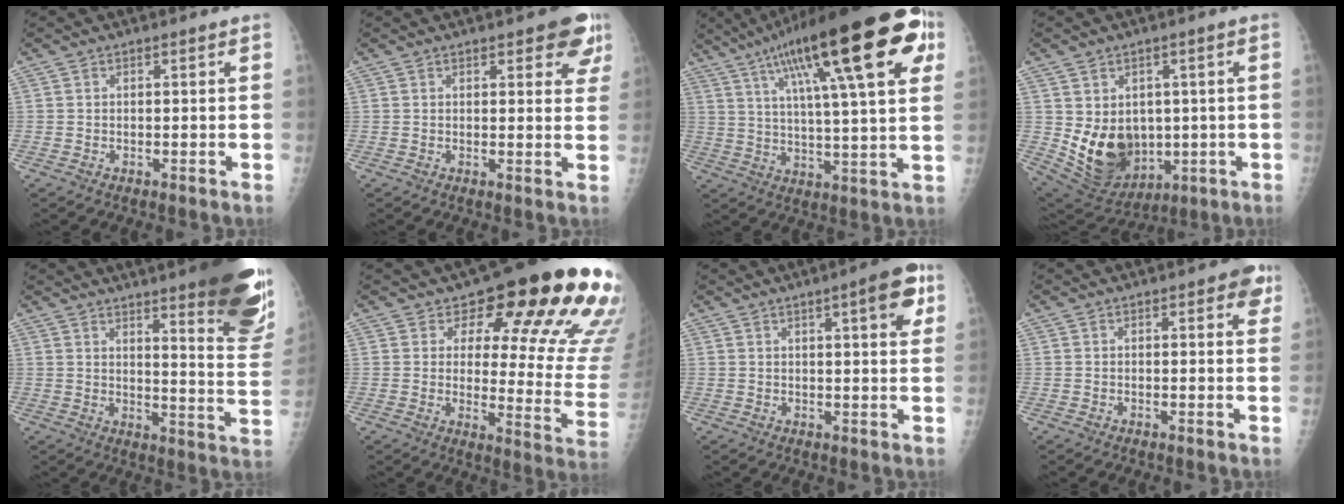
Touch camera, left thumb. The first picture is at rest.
{"total": 6.9, "force": [4.1, 2.8, 4.8], "torque": [-0.021, -0.013, 0.042]}
{"total": 28.5, "force": [13.0, 6.9, 24.4], "torque": [-0.369, 0.002, 0.198]}
{"total": 13.6, "force": [-0.4, 10.7, 8.5], "torque": [-0.104, -0.012, 0.030]}
{"total": 23.5, "force": [15.9, 4.2, 16.8], "torque": [-0.189, -0.098, 0.198]}
{"total": 20.7, "force": [13.6, 7.9, 13.5], "torque": [-0.123, -0.089, 0.162]}
{"total": 7.7, "force": [3.4, 1.7, 6.7], "torque": [-0.076, -0.008, 0.040]}
{"total": 3.8, "force": [1.8, 1.7, 2.9], "torque": [-0.013, -0.002, 0.012]}